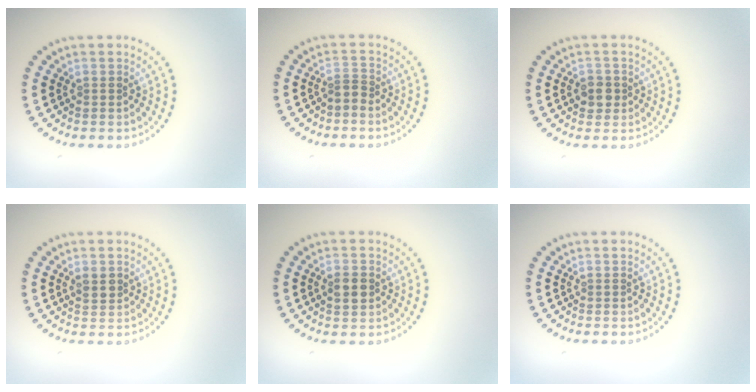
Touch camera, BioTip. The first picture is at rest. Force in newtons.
{"total": 1.1, "press": 0.7, "slide": 0.9}
{"total": 1.7, "press": 1.7, "slide": 0.5}
{"total": 1.3, "press": 1.3, "slide": 0.4}
{"total": 2.3, "press": 2.3, "slide": 0.0}
{"total": 0.0}